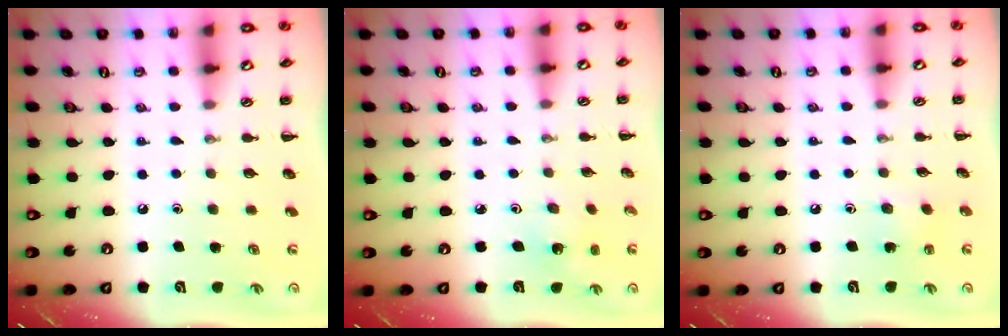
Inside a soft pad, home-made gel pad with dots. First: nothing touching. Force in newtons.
{"total": 2.3, "press": 2.2, "slide": 0.7}
{"total": 4.0, "press": 3.8, "slide": 1.2}